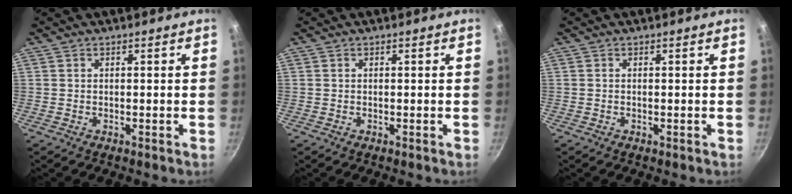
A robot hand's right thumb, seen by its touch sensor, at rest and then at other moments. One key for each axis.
{"total": 0.0}
{"total": 0.0}